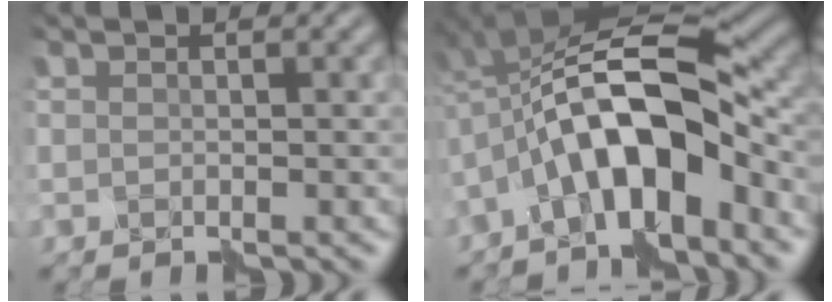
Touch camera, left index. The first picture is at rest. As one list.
[{"total": 10.2, "force": [-3.0, 3.8, 9.0], "torque": [-0.149, 0.021, -0.059]}]